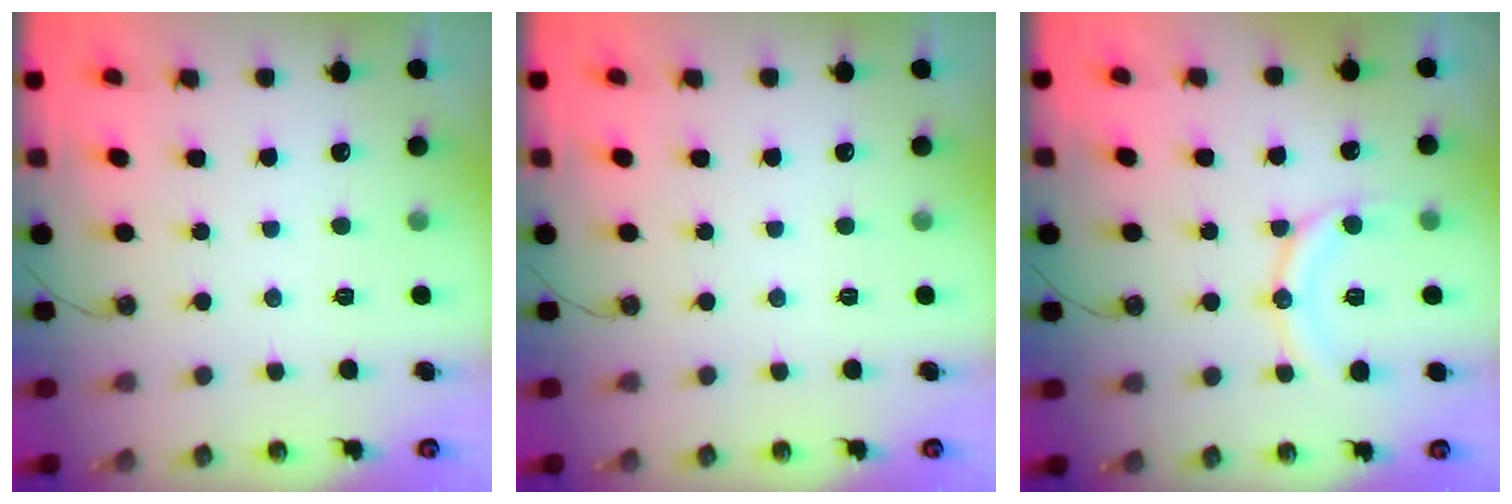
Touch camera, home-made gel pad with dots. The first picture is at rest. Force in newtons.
{"total": 0.0}
{"total": 12.2, "press": 12.2, "slide": 1.2}